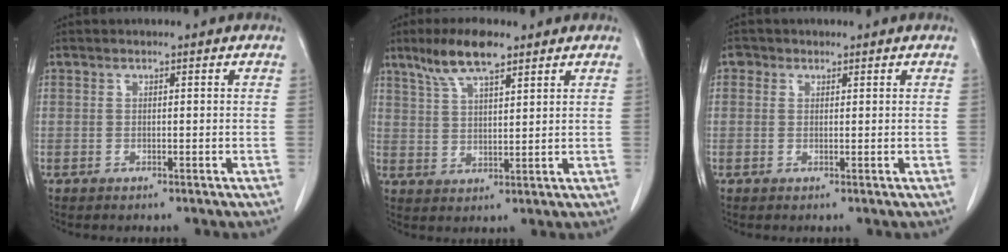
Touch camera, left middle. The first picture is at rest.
{"total": 7.9, "force": [5.7, 1.7, 5.2], "torque": [-0.108, 0.010, 0.109]}
{"total": 1.4, "force": [0.7, 1.2, 0.2], "torque": [0.004, 0.002, 0.007]}